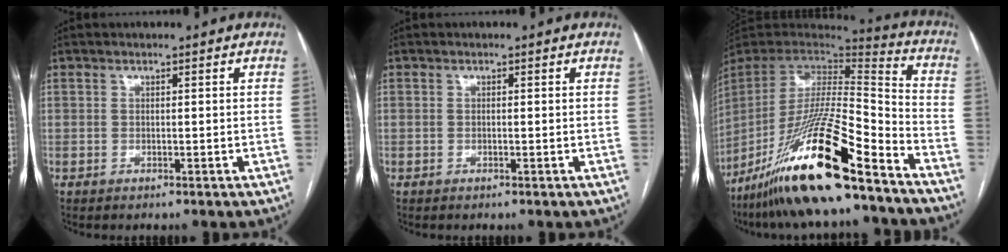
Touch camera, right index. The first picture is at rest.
{"total": 0.0}
{"total": 23.5, "force": [-16.2, 2.1, 17.0], "torque": [-0.324, -0.033, -0.293]}